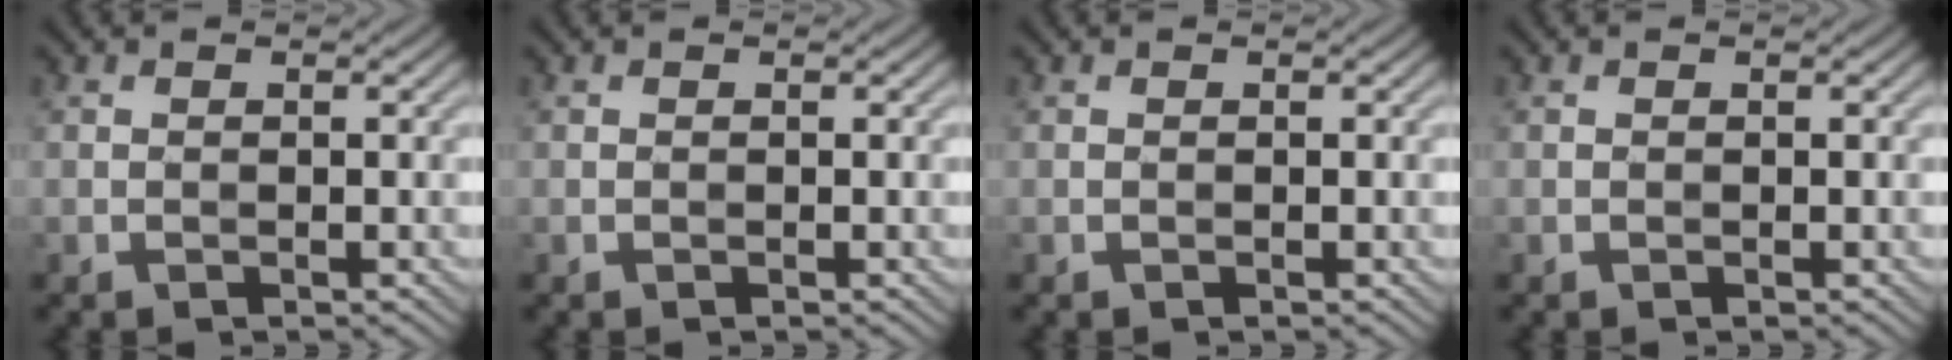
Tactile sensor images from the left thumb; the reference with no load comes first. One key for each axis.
{"total": 0.0}
{"total": 0.0}
{"total": 0.0}